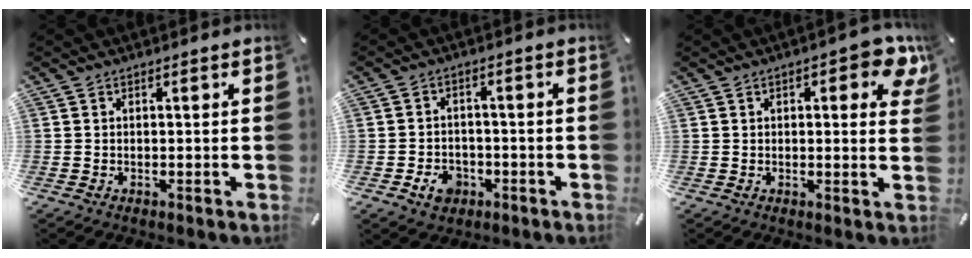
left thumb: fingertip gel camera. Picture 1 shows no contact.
{"total": 5.8, "force": [-2.4, 4.5, 2.6], "torque": [-0.061, 0.008, -0.046]}
{"total": 7.4, "force": [2.9, 3.0, 6.1], "torque": [-0.078, -0.005, 0.043]}